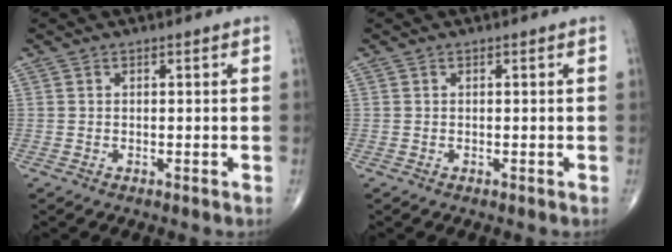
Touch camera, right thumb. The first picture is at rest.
{"total": 0.0}